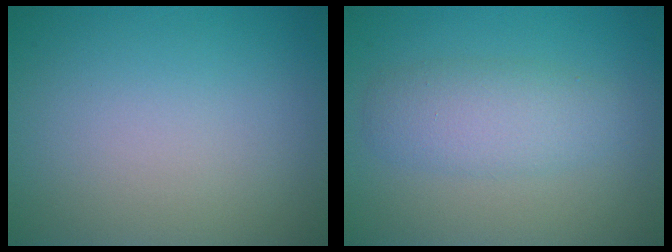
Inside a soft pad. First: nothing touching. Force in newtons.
{"total": 3.5, "press": 3.5, "slide": 0.0}